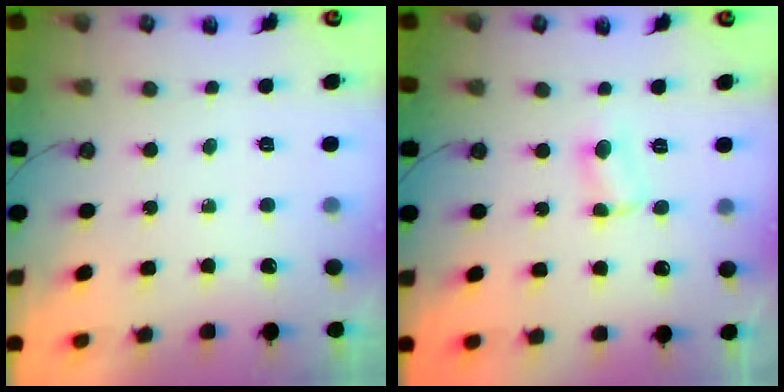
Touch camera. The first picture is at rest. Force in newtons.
{"total": 4.1, "press": 4.1, "slide": 0.7}